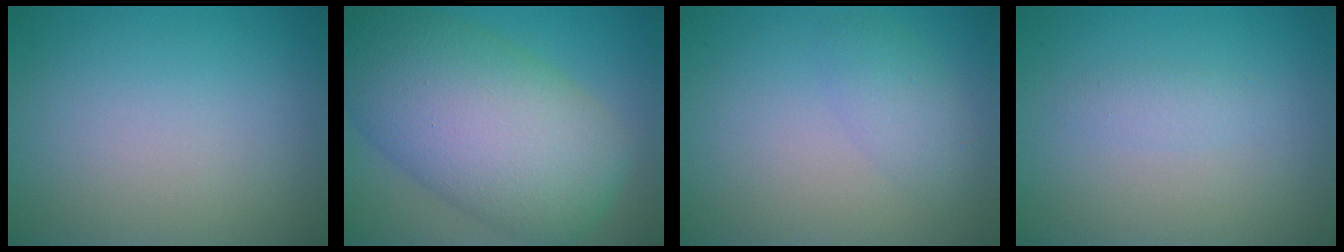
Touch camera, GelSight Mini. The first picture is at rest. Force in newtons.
{"total": 12.8, "press": 12.8, "slide": 0.3}
{"total": 2.0, "press": 2.0, "slide": 0.2}
{"total": 1.1, "press": 1.1, "slide": 0.1}